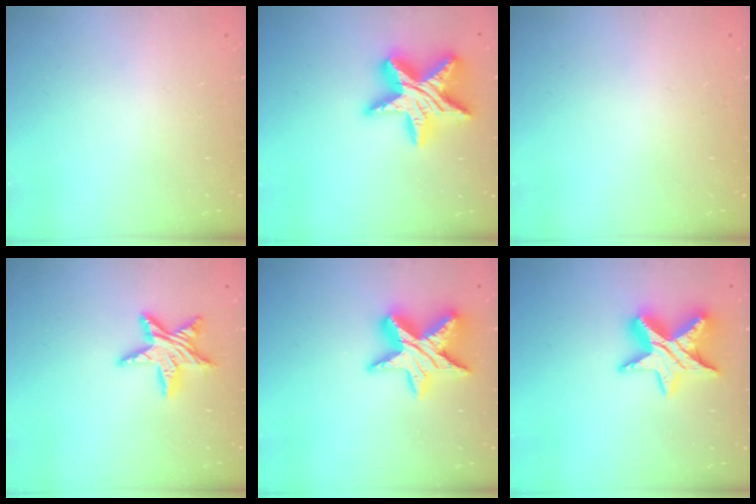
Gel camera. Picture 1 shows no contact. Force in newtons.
{"total": 20.3, "press": 20.2, "slide": 1.8}
{"total": 0.0}
{"total": 11.3, "press": 11.2, "slide": 0.8}
{"total": 15.6, "press": 15.6, "slide": 0.9}
{"total": 14.3, "press": 14.3, "slide": 1.0}